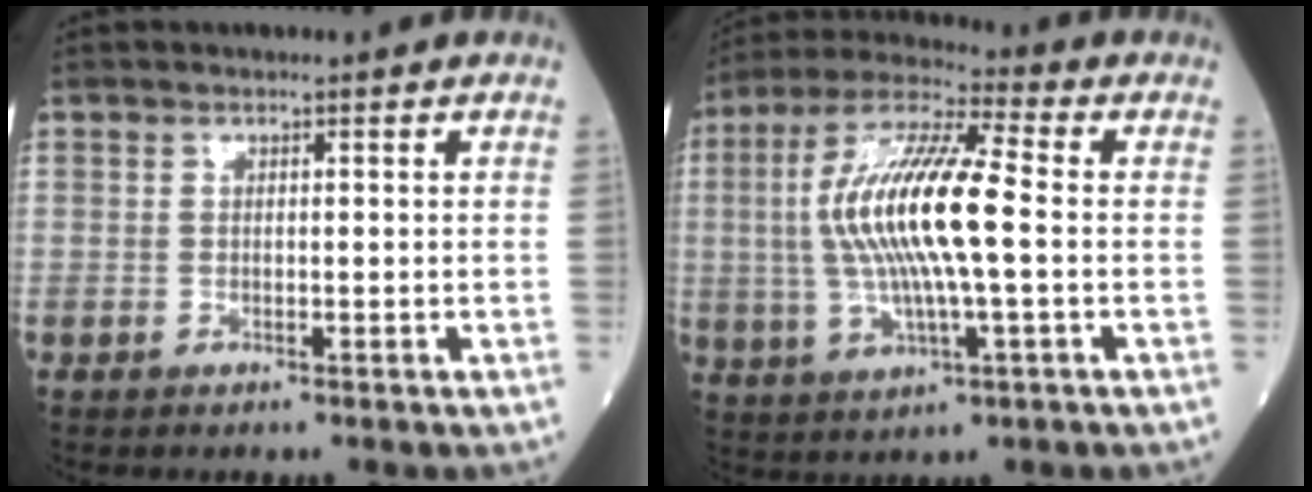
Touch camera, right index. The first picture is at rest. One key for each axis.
{"total": 15.4, "fx": 0.0, "fy": 2.7, "fz": 15.2, "tx": -0.311, "ty": 0.011, "tz": -0.004}